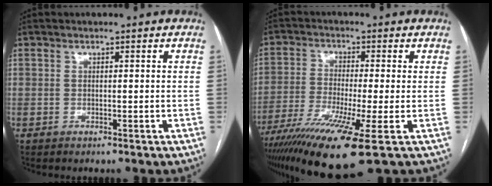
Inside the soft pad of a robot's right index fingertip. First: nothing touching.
{"total": 14.0, "force": [-8.1, -0.1, 11.4], "torque": [-0.210, -0.041, -0.141]}